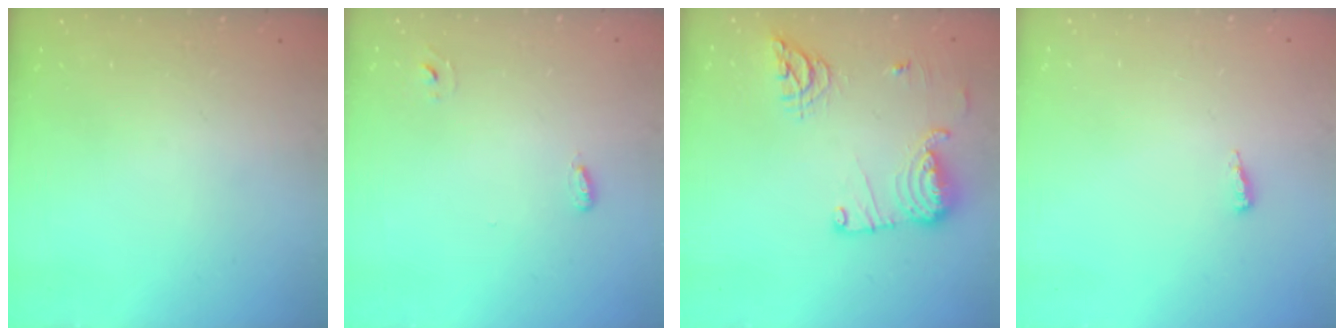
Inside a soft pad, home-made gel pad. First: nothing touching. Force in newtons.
{"total": 2.6, "press": 2.5, "slide": 0.6}
{"total": 17.5, "press": 16.1, "slide": 6.9}
{"total": 3.9, "press": 3.6, "slide": 1.5}